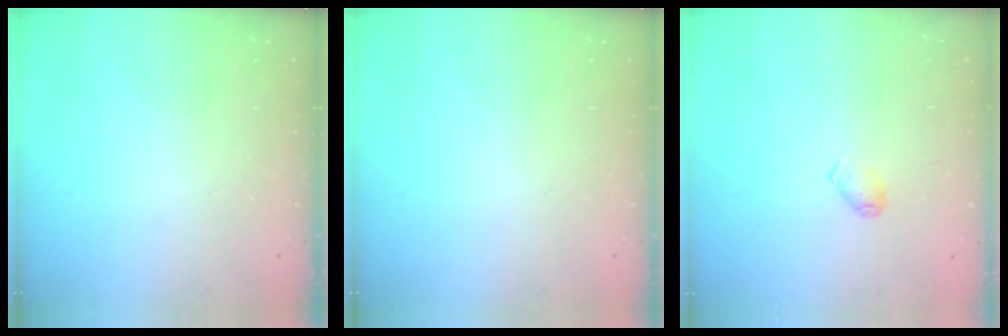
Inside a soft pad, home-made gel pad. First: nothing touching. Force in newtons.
{"total": 0.0}
{"total": 3.7, "press": 3.7, "slide": 0.6}